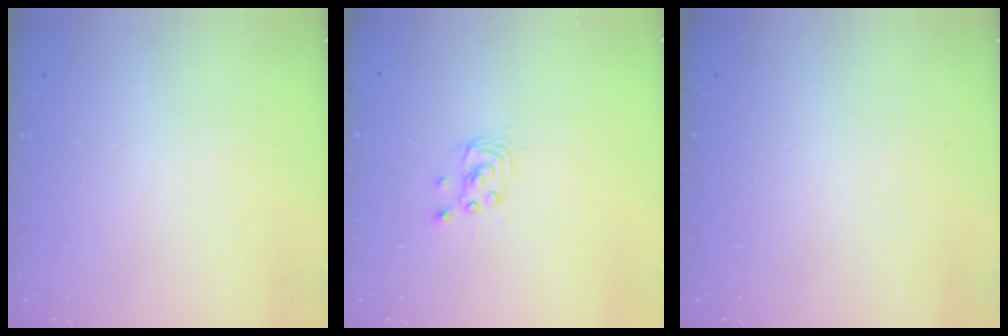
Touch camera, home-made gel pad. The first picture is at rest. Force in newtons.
{"total": 2.5, "press": 2.5, "slide": 0.1}
{"total": 0.0}